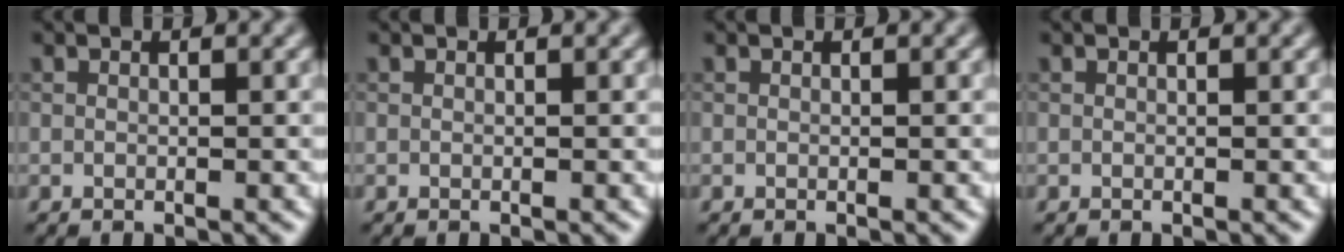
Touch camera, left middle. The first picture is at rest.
{"total": 0.0}
{"total": 0.0}
{"total": 0.0}